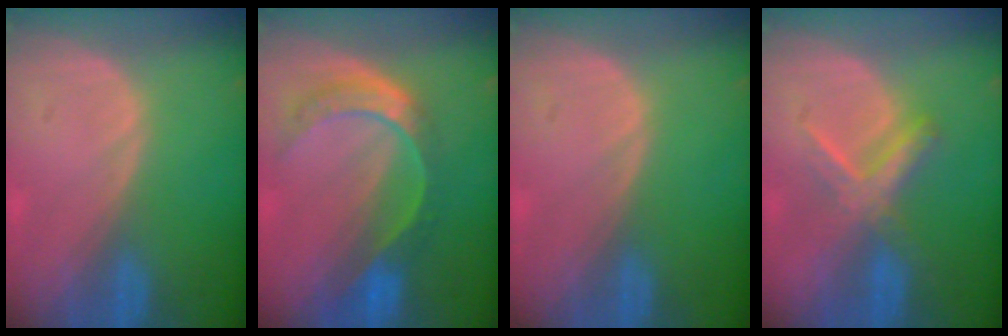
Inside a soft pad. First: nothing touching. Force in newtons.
{"total": 8.1, "press": 6.8, "slide": 4.4}
{"total": 0.0}
{"total": 5.5, "press": 5.4, "slide": 1.1}